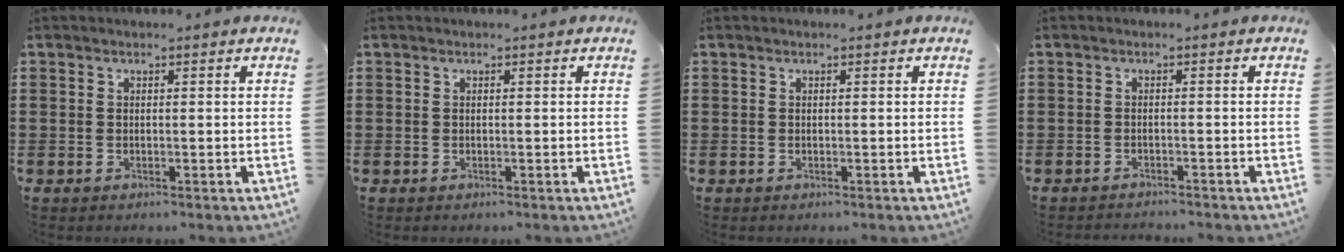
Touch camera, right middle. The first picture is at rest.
{"total": 0.0}
{"total": 0.0}
{"total": 1.1, "force": [-1.1, 0.0, 0.0], "torque": [-0.003, 0.001, -0.022]}